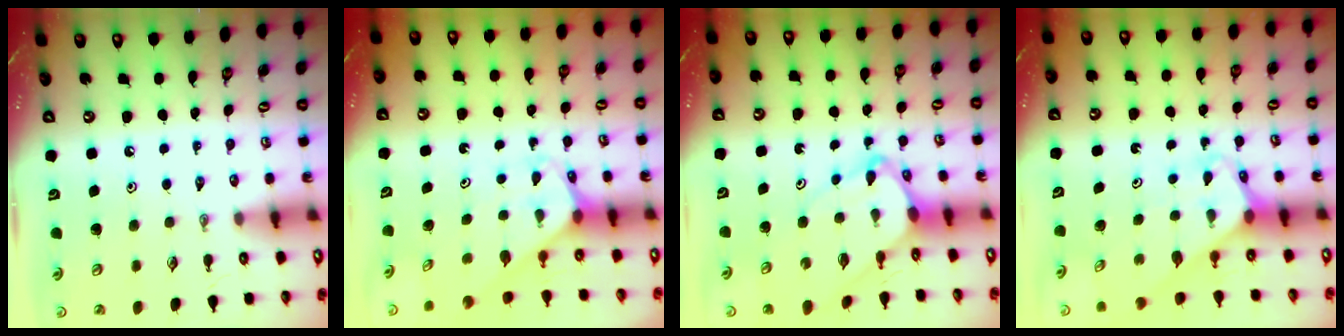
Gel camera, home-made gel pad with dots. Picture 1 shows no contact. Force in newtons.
{"total": 2.4, "press": 2.4, "slide": 0.2}
{"total": 5.8, "press": 5.8, "slide": 0.5}
{"total": 3.0, "press": 3.0, "slide": 0.2}